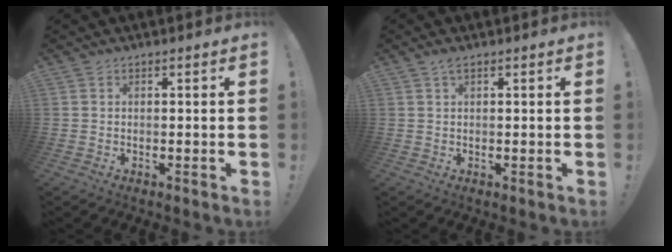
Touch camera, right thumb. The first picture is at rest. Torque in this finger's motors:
{"motor_torque": [0.34, -0.06, 0.10, -0.12, 0.08]}